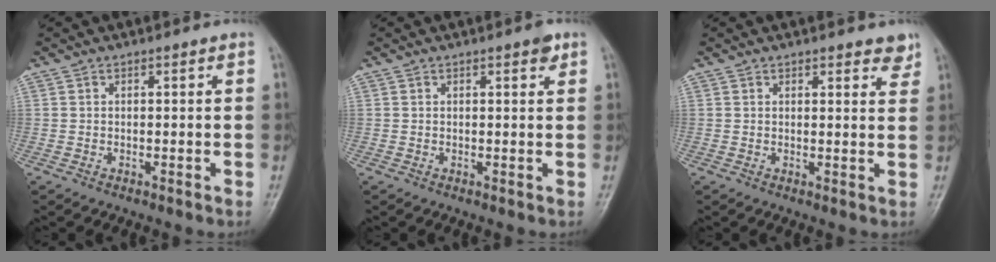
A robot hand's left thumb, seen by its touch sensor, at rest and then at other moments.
{"total": 1.7, "force": [1.0, 0.5, 1.3], "torque": [-0.014, -0.003, 0.011]}
{"total": 3.8, "force": [2.8, 1.4, 2.1], "torque": [-0.003, -0.013, 0.032]}